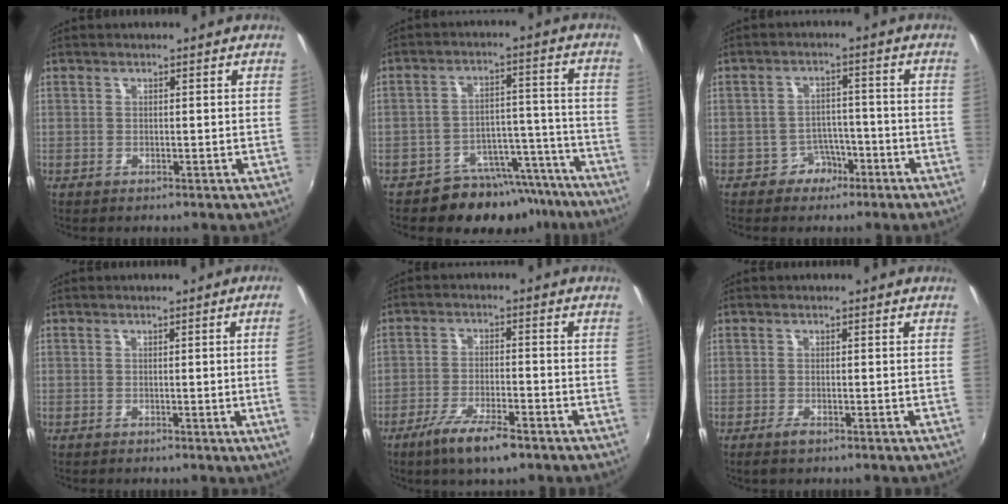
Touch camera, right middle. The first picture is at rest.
{"total": 12.8, "force": [-10.3, 6.9, 3.1], "torque": [-0.044, 0.043, -0.131]}
{"total": 4.4, "force": [-2.8, 3.2, 0.7], "torque": [-0.015, 0.016, -0.042]}
{"total": 3.7, "force": [-0.1, -1.8, 3.3], "torque": [-0.055, -0.010, 0.006]}
{"total": 8.5, "force": [-5.8, 1.9, 5.9], "torque": [-0.135, -0.016, -0.105]}
{"total": 1.8, "force": [-1.3, 0.5, 1.1], "torque": [-0.023, -0.003, -0.025]}